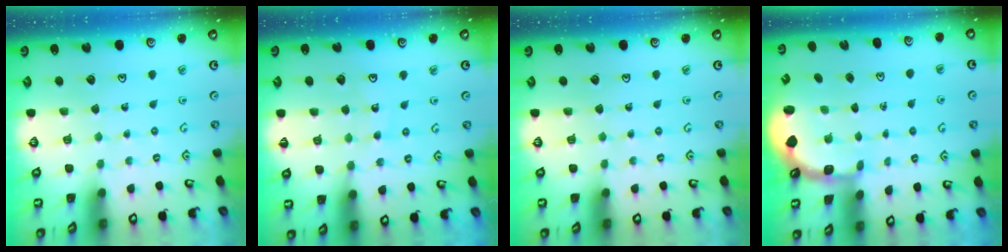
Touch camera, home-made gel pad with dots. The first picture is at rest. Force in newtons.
{"total": 9.3, "press": 8.9, "slide": 2.8}
{"total": 0.0}
{"total": 2.2, "press": 2.0, "slide": 1.1}